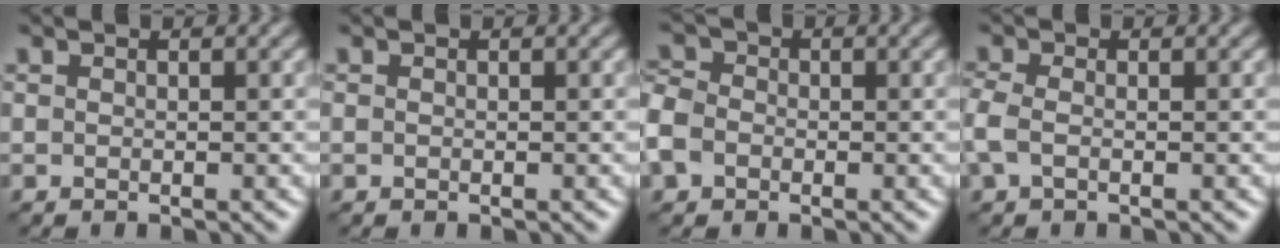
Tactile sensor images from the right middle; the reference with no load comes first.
{"total": 0.0}
{"total": 4.3, "force": [-1.2, 3.4, 2.2], "torque": [-0.068, 0.000, -0.033]}
{"total": 2.3, "force": [-0.5, 1.5, 1.7], "torque": [-0.052, 0.001, -0.018]}